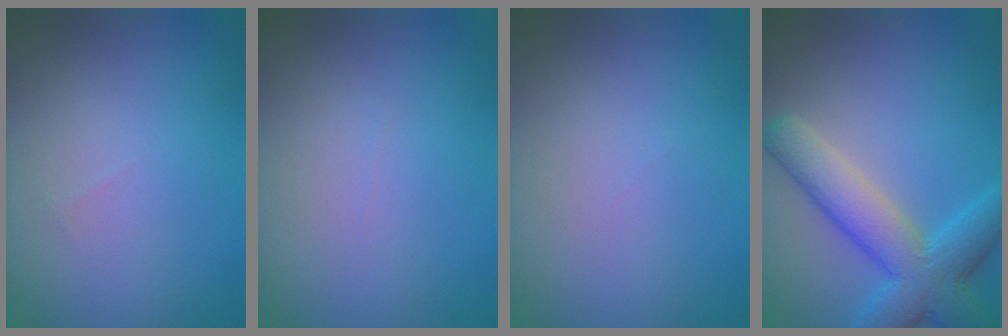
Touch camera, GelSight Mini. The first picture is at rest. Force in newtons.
{"total": 0.0}
{"total": 0.0}
{"total": 7.3, "press": 7.3, "slide": 0.3}